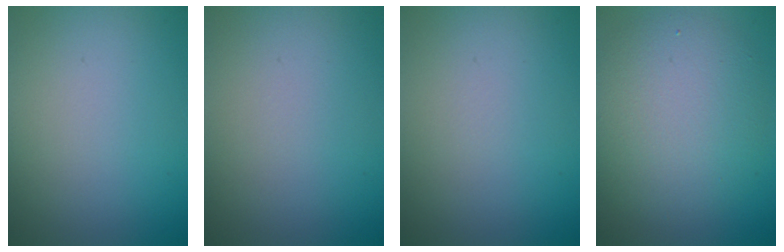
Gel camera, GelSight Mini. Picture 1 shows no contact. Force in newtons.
{"total": 0.0}
{"total": 0.0}
{"total": 6.4, "press": 6.4, "slide": 0.4}